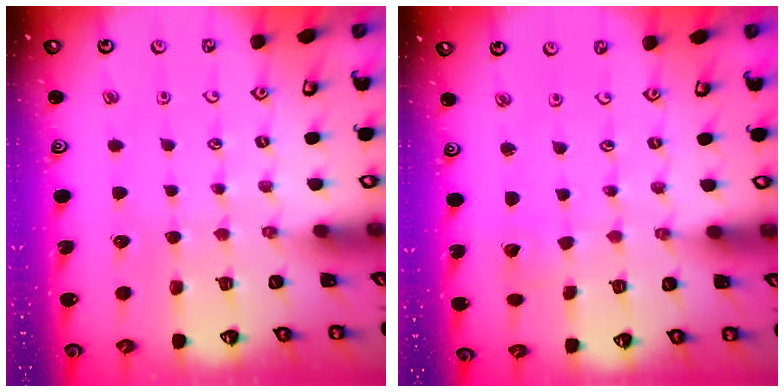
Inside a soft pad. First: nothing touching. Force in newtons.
{"total": 1.5, "press": 1.5, "slide": 0.0}